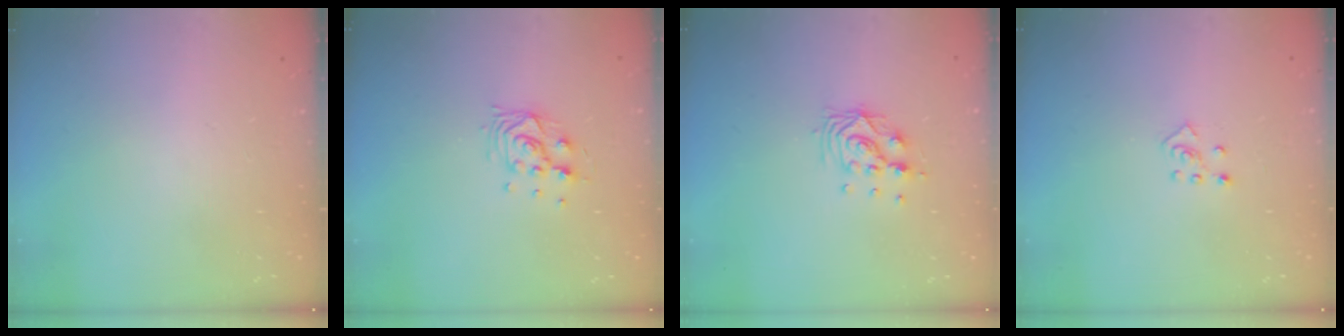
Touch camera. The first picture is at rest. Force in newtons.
{"total": 9.0, "press": 8.9, "slide": 1.5}
{"total": 9.2, "press": 9.2, "slide": 0.5}
{"total": 4.7, "press": 4.6, "slide": 0.6}